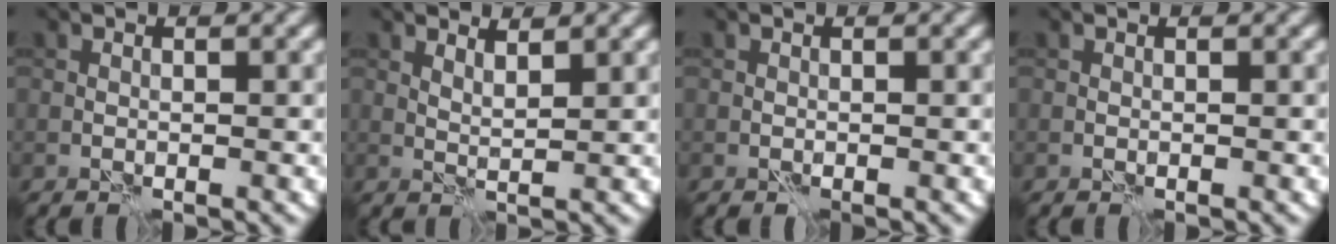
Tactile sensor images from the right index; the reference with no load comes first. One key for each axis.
{"total": 1.7, "fx": 1.2, "fy": 0.3, "fz": 1.1, "tx": -0.020, "ty": -0.003, "tz": 0.021}
{"total": 0.0}
{"total": 0.0}